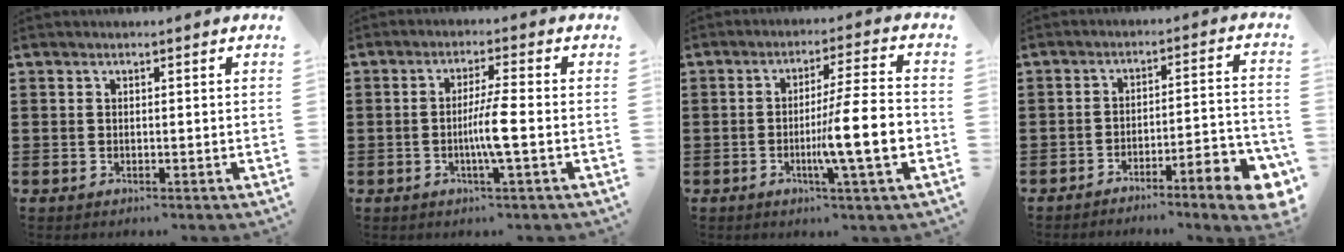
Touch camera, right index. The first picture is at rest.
{"total": 5.0, "force": [-1.0, -0.3, 4.9], "torque": [-0.093, -0.009, -0.025]}
{"total": 10.7, "force": [-2.7, 0.5, 10.4], "torque": [-0.164, -0.014, -0.051]}
{"total": 7.1, "force": [-5.7, 0.6, 4.2], "torque": [-0.059, 0.002, -0.105]}